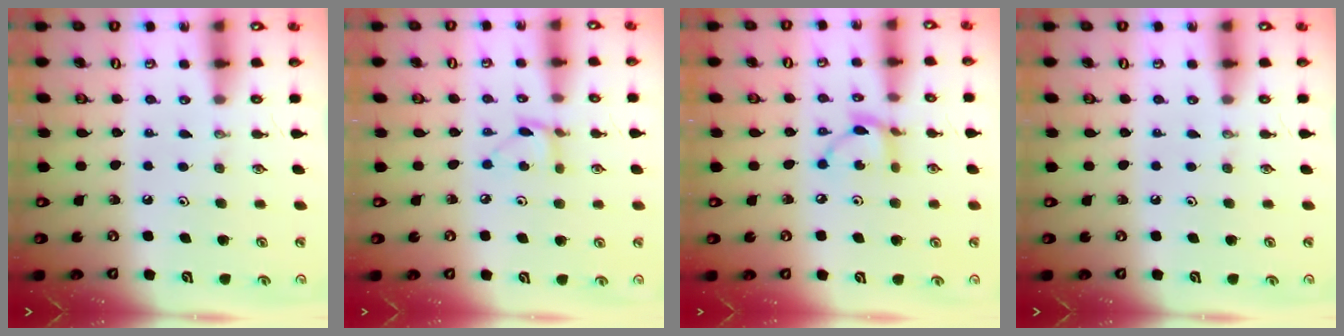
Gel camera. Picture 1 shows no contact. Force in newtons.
{"total": 4.1, "press": 4.1, "slide": 0.1}
{"total": 6.3, "press": 6.3, "slide": 0.2}
{"total": 0.0}